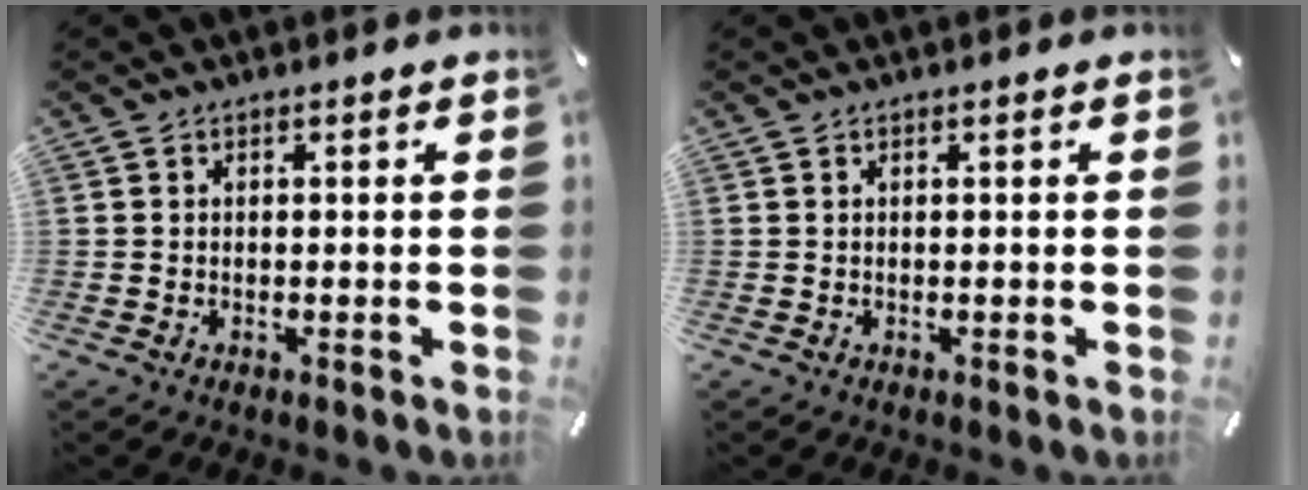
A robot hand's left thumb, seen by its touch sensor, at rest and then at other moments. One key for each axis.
{"total": 0.0}